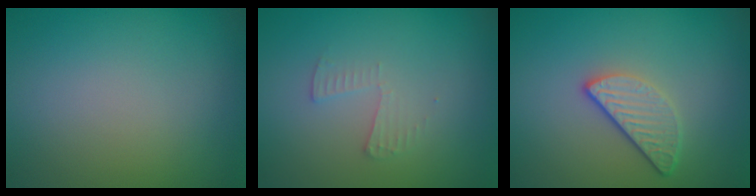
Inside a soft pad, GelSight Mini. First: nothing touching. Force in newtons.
{"total": 1.4, "press": 1.4, "slide": 0.1}
{"total": 2.9, "press": 2.3, "slide": 1.7}